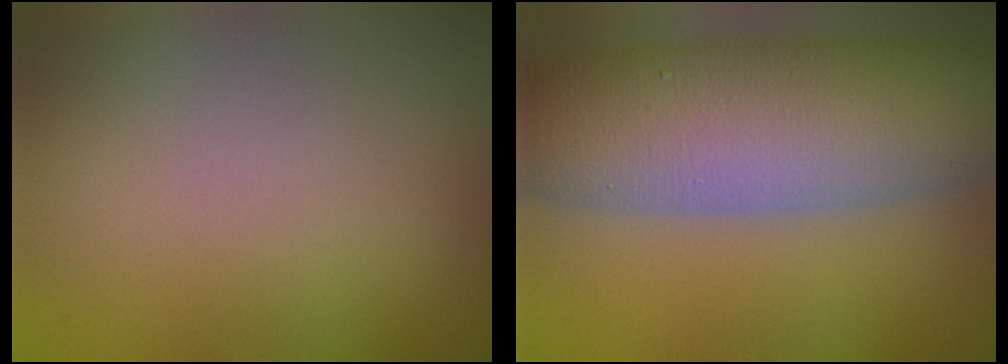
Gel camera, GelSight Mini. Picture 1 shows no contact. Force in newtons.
{"total": 13.4, "press": 13.4, "slide": 0.6}